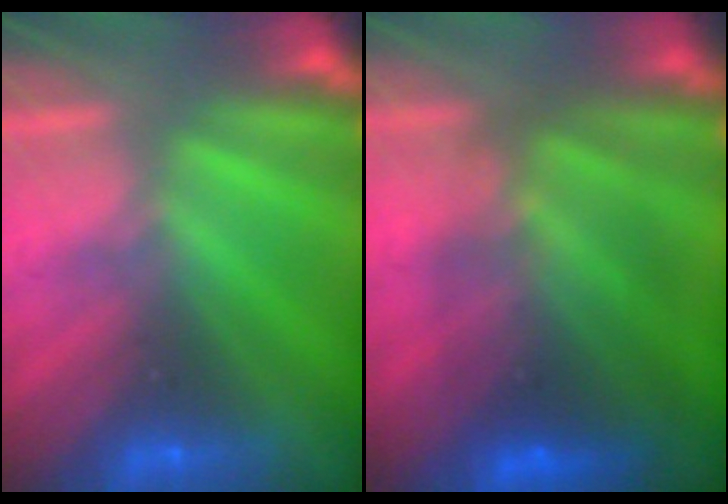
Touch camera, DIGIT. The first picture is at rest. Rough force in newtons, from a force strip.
{"total": 5.9}